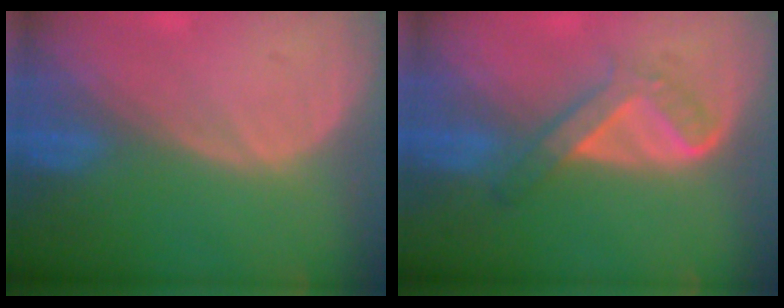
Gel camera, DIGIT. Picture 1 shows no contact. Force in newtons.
{"total": 4.9, "press": 4.8, "slide": 1.0}